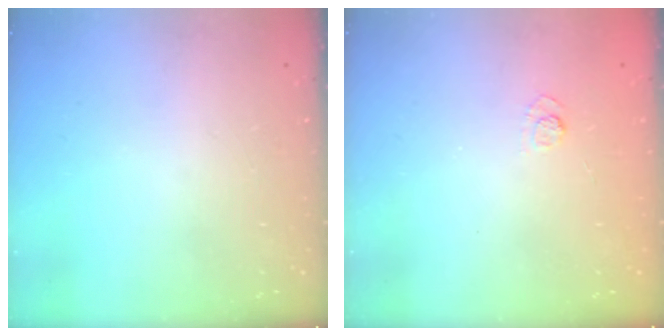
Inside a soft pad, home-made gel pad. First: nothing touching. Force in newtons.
{"total": 2.4, "press": 2.0, "slide": 1.3}